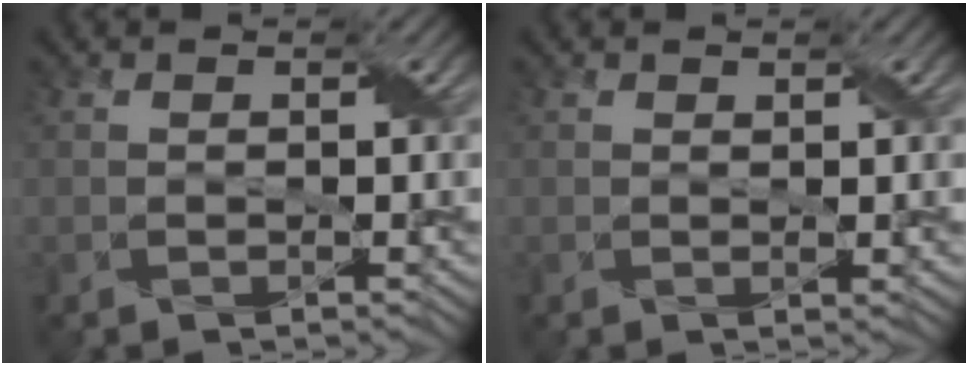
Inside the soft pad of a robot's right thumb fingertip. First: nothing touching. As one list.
[{"total": 0.6, "force": [0.4, 0.1, 0.4], "torque": [-0.009, 0.001, 0.008]}]